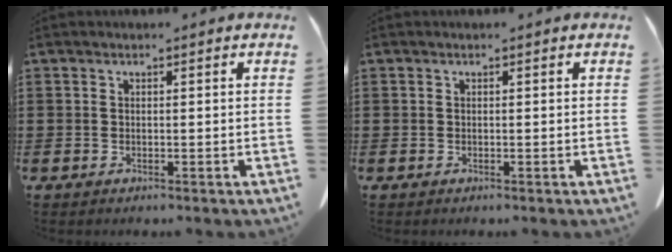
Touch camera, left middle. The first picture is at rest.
{"total": 0.0}